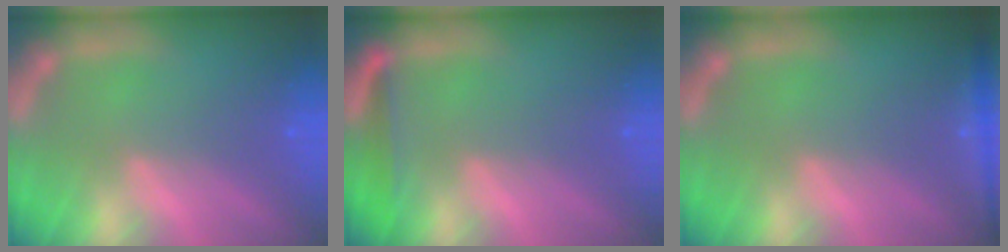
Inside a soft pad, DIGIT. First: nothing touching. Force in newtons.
{"total": 2.5}
{"total": 3.0}